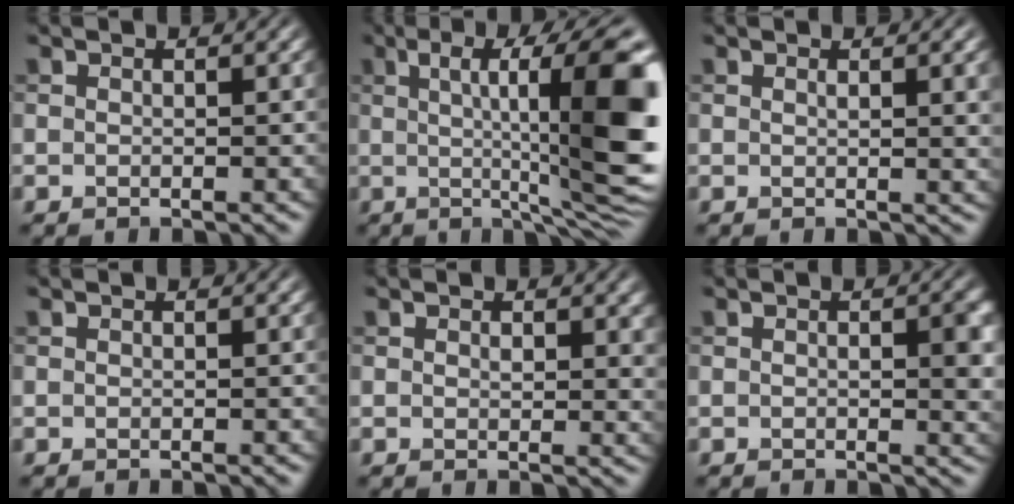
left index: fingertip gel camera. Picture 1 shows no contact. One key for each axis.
{"total": 13.9, "fx": 1.7, "fy": 3.2, "fz": 13.5, "tx": -0.170, "ty": 0.008, "tz": 0.024}
{"total": 3.5, "fx": 1.0, "fy": 1.1, "fz": 3.1, "tx": -0.029, "ty": 0.004, "tz": 0.013}
{"total": 0.0}
{"total": 2.2, "fx": 0.8, "fy": 1.3, "fz": 1.6, "tx": -0.018, "ty": -0.004, "tz": 0.014}
{"total": 3.0, "fx": 0.2, "fy": 0.9, "fz": 2.8, "tx": -0.036, "ty": -0.003, "tz": 0.002}